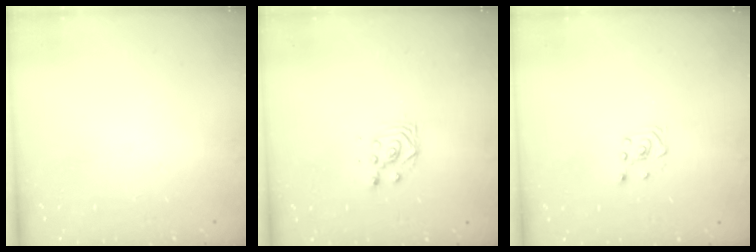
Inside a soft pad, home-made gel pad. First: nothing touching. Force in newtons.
{"total": 2.9, "press": 2.9, "slide": 0.4}
{"total": 2.8, "press": 2.6, "slide": 1.1}